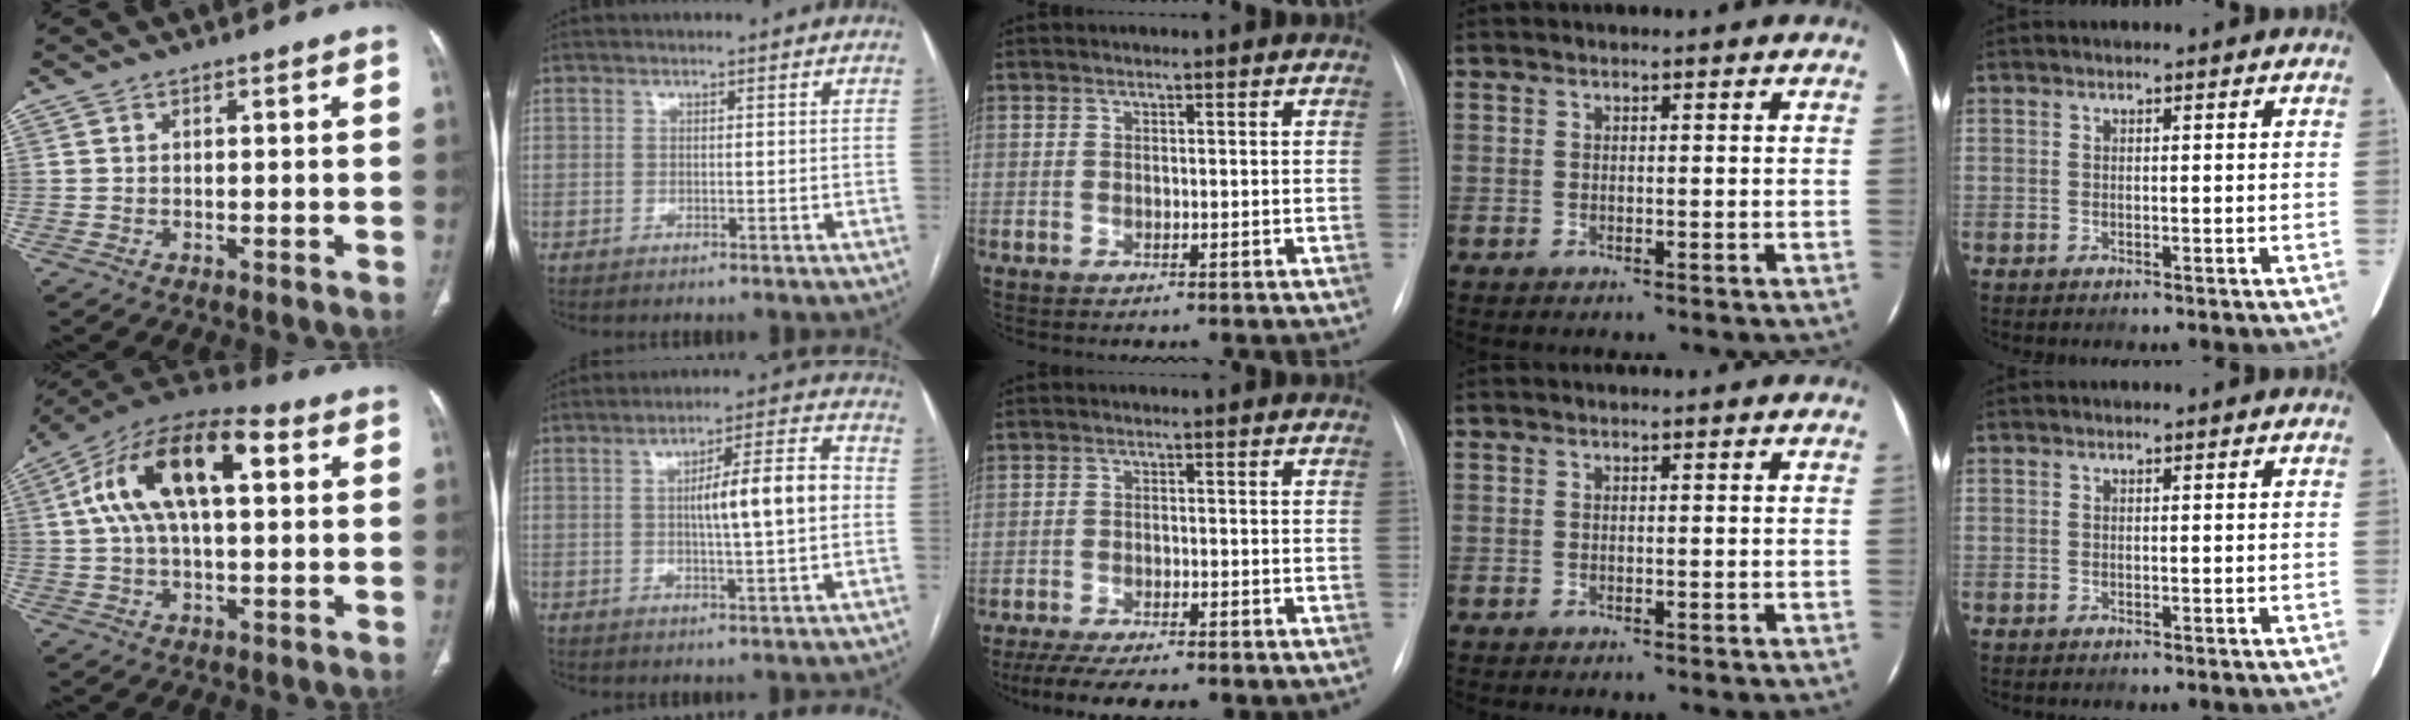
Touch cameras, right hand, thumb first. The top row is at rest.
{"thumb": {"total": 19.2, "force": [4.6, 9.2, 16.2], "torque": [-0.285, 0.033, 0.070]}, "index": {"total": 10.3, "force": [0.4, 1.2, 10.2], "torque": [-0.159, 0.020, 0.005]}, "middle": {"total": 10.8, "force": [-8.2, 3.1, 6.3], "torque": [-0.096, -0.008, -0.117]}}